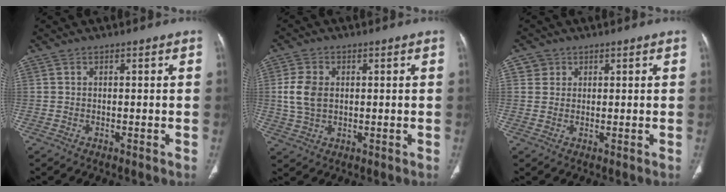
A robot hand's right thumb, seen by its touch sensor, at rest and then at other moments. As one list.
[{"total": 6.5, "force": [0.8, 4.5, 4.6], "torque": [-0.092, 0.002, 0.019]}, {"total": 2.4, "force": [1.0, 2.2, 0.0], "torque": [0.020, -0.003, 0.010]}]